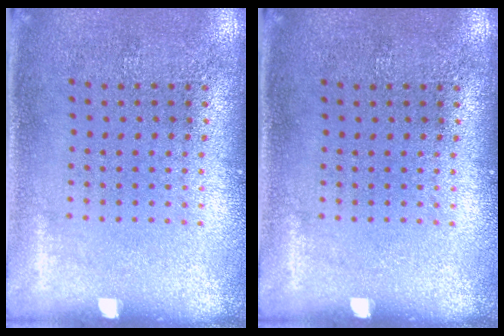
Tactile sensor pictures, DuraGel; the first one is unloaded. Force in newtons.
{"total": 0.0}